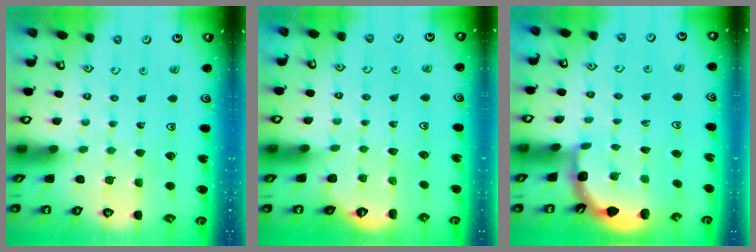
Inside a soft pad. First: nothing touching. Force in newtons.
{"total": 2.1, "press": 1.0, "slide": 1.8}
{"total": 2.1, "press": 1.9, "slide": 0.8}